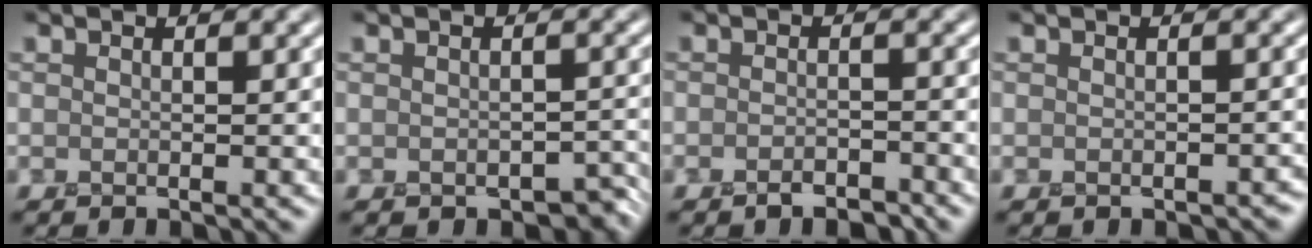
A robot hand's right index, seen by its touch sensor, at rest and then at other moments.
{"total": 2.6, "force": [-1.7, 1.5, 1.4], "torque": [-0.014, -0.010, -0.013]}
{"total": 2.0, "force": [-1.8, 0.6, 0.7], "torque": [-0.009, 0.001, -0.031]}
{"total": 1.1, "force": [-0.9, 0.5, 0.4], "torque": [-0.006, -0.008, -0.008]}